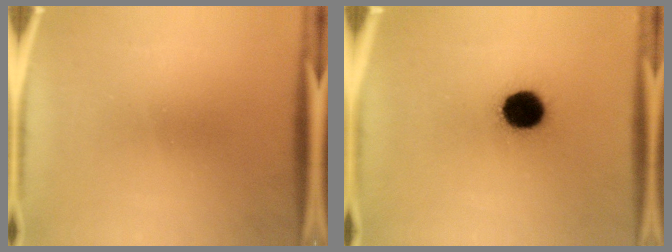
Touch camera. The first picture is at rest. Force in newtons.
{"total": 11.1}